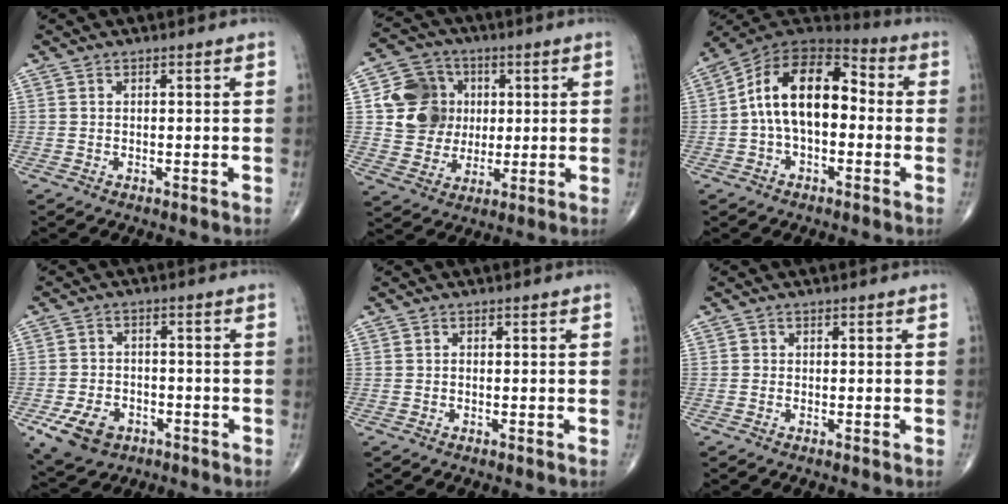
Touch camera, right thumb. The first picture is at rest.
{"total": 12.4, "force": [2.1, 11.0, 5.2], "torque": [-0.054, 0.002, 0.041]}
{"total": 16.0, "force": [-0.1, 9.4, 12.9], "torque": [-0.198, 0.049, -0.015]}
{"total": 8.6, "force": [-4.1, 6.0, 4.6], "torque": [-0.075, 0.018, -0.063]}
{"total": 0.0}
{"total": 0.5, "force": [-0.1, 0.5, 0.1], "torque": [0.002, 0.003, -0.002]}